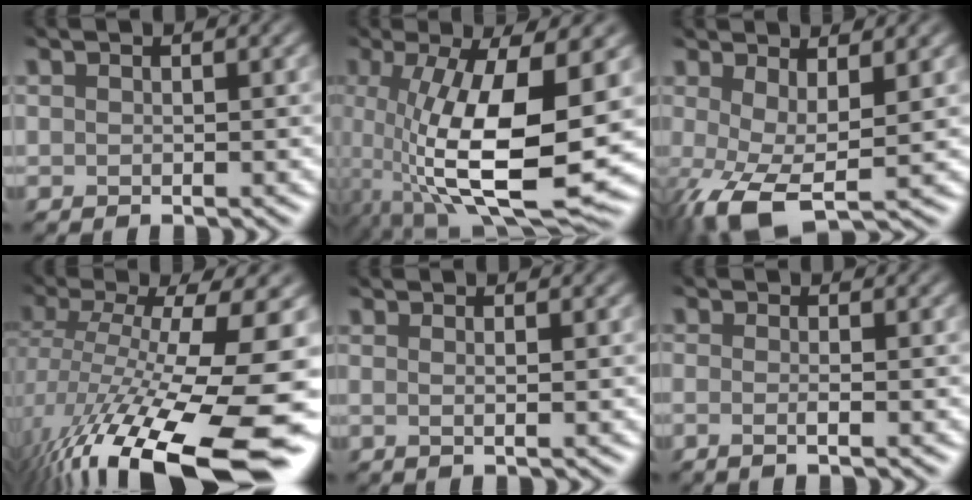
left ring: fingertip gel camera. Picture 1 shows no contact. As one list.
[{"total": 11.4, "force": [-2.9, 3.3, 10.5], "torque": [-0.199, -0.027, -0.043]}, {"total": 6.9, "force": [-1.1, 2.7, 6.3], "torque": [-0.133, -0.014, -0.018]}, {"total": 14.5, "force": [-5.8, 3.1, 13.0], "torque": [-0.220, -0.023, -0.085]}, {"total": 1.6, "force": [0.7, 0.7, 1.3], "torque": [0.008, 0.006, -0.019]}, {"total": 1.1, "force": [-0.6, 0.2, 0.9], "torque": [-0.016, -0.009, -0.023]}]